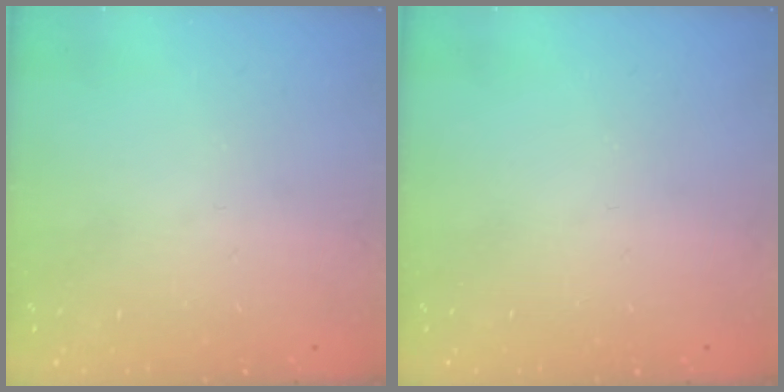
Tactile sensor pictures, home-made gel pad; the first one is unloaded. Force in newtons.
{"total": 0.0}